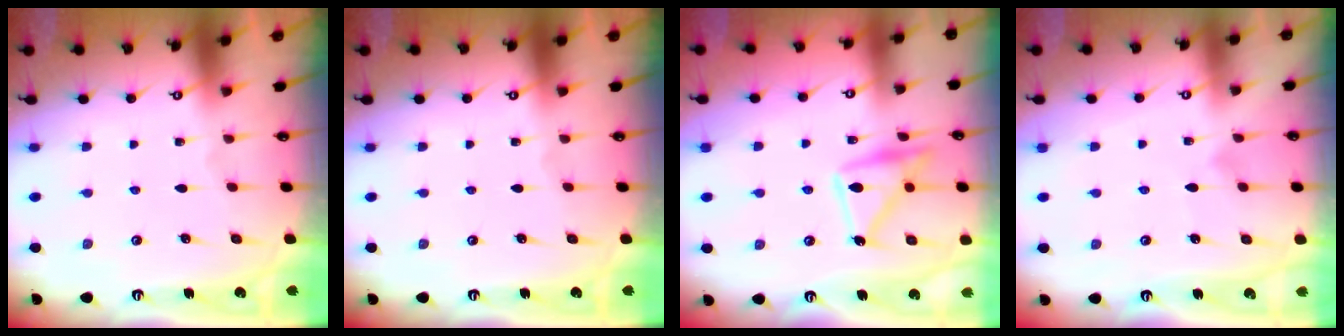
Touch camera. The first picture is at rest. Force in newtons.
{"total": 0.0}
{"total": 14.9, "press": 14.8, "slide": 1.1}
{"total": 5.6, "press": 5.6, "slide": 0.2}